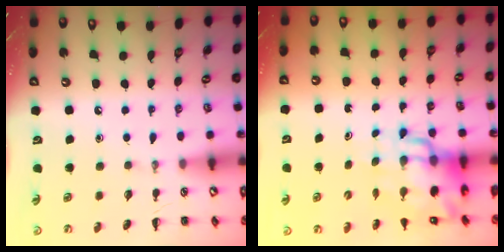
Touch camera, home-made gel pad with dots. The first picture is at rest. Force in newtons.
{"total": 11.3, "press": 10.9, "slide": 3.1}